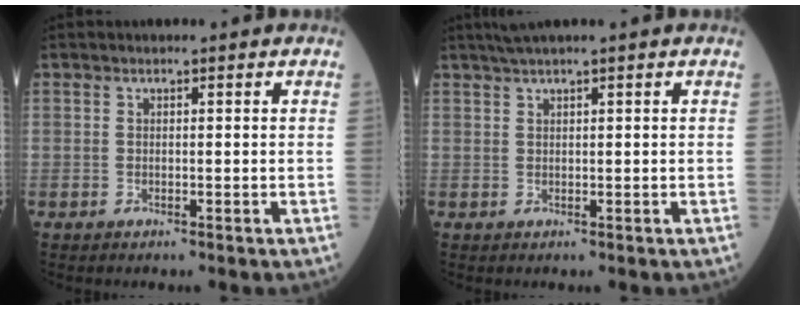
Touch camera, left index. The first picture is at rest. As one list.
[{"total": 2.2, "force": [1.6, -0.6, 1.4], "torque": [-0.032, 0.009, 0.036]}]